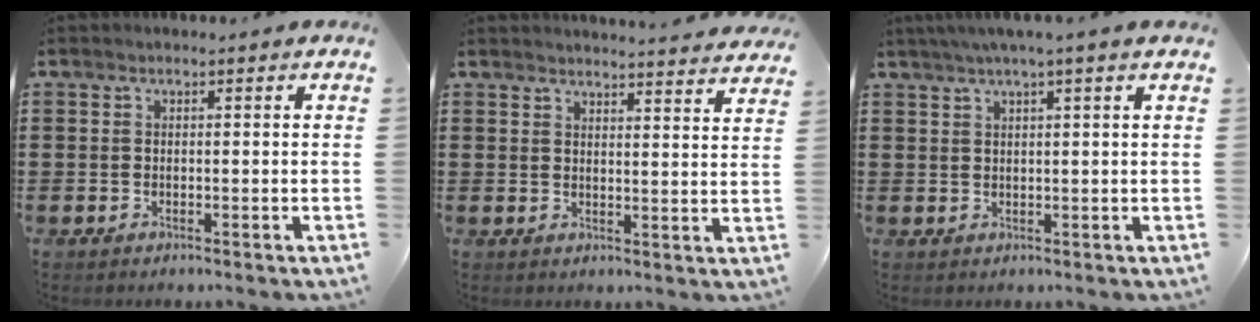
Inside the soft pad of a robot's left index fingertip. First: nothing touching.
{"total": 3.5, "force": [3.4, -0.8, 0.1], "torque": [-0.006, -0.024, 0.058]}
{"total": 2.4, "force": [1.6, -0.5, 1.7], "torque": [-0.034, 0.001, 0.028]}